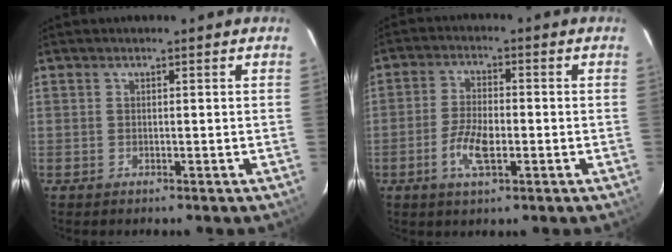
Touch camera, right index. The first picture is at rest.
{"total": 6.3, "force": [-2.2, 2.4, 5.4], "torque": [-0.116, 0.002, -0.044]}